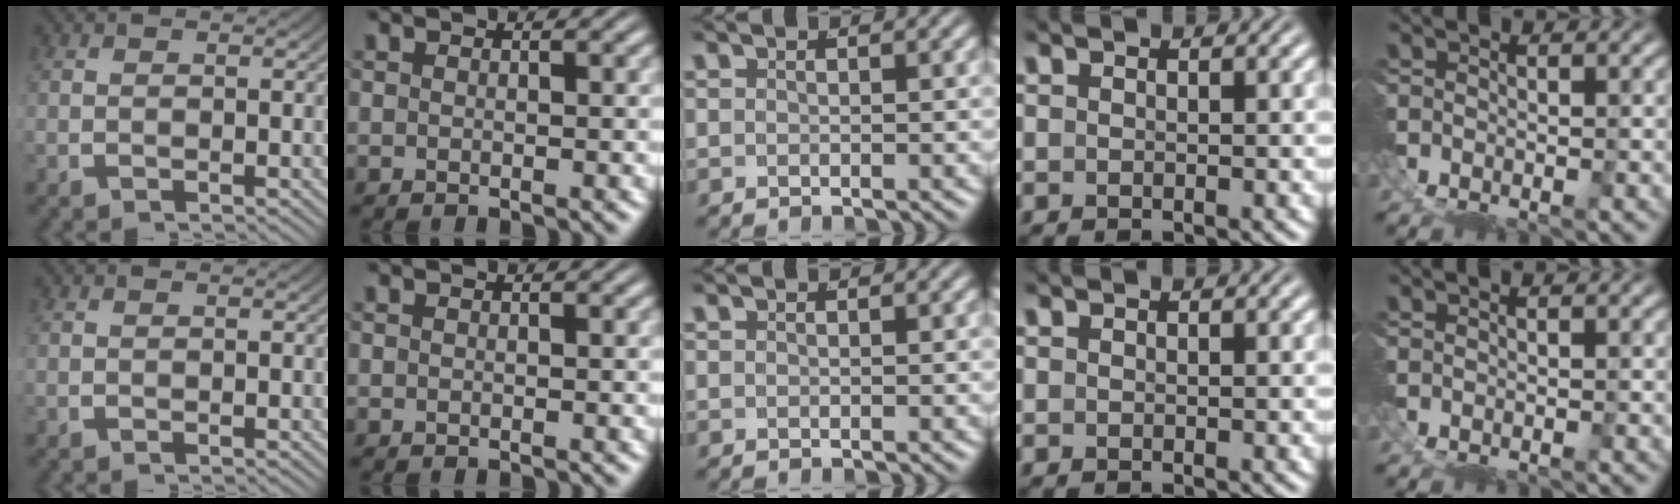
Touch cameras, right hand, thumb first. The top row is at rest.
{"little": {"total": 0.5, "force": [0.1, -0.5, -0.2], "torque": [0.008, 0.003, 0.001]}}